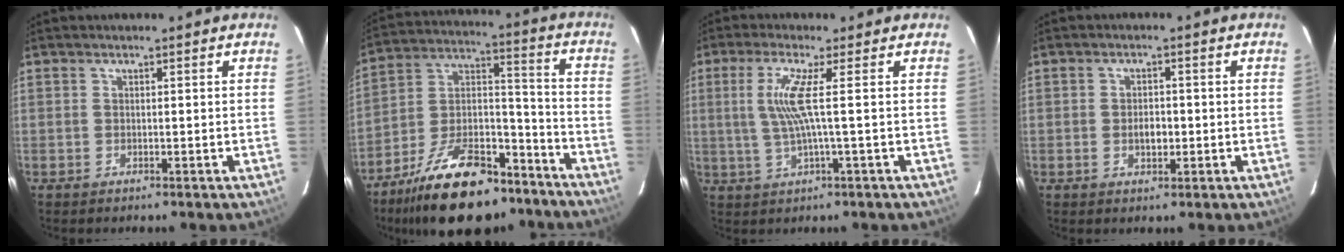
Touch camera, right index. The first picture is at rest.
{"total": 23.8, "force": [-16.6, 10.7, 13.2], "torque": [-0.250, 0.023, -0.255]}
{"total": 5.9, "force": [0.6, -1.4, 5.7], "torque": [-0.113, -0.004, 0.019]}
{"total": 2.6, "force": [-0.5, 1.7, 1.9], "torque": [-0.032, 0.004, -0.009]}